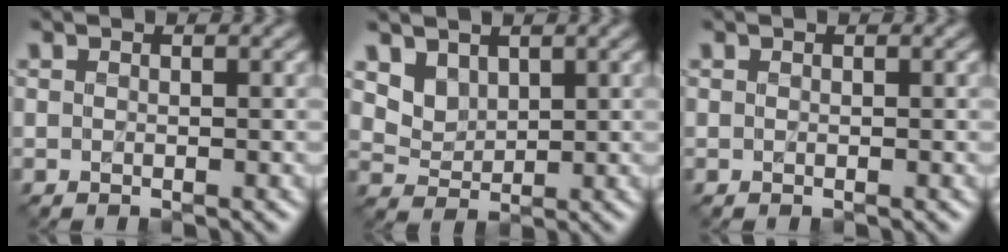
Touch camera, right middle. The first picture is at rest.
{"total": 3.0, "force": [2.1, 1.9, 1.0], "torque": [-0.033, -0.018, 0.058]}
{"total": 0.0}